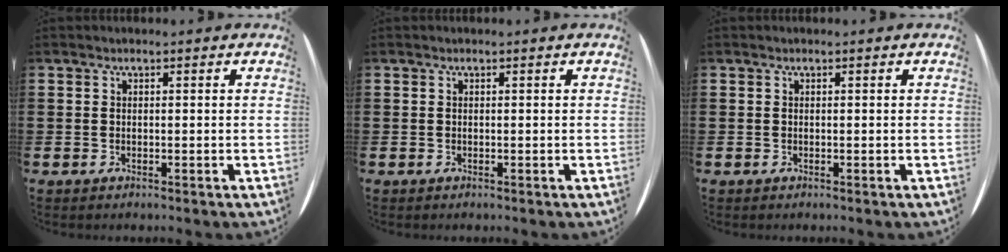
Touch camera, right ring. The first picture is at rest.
{"total": 0.0}
{"total": 0.0}